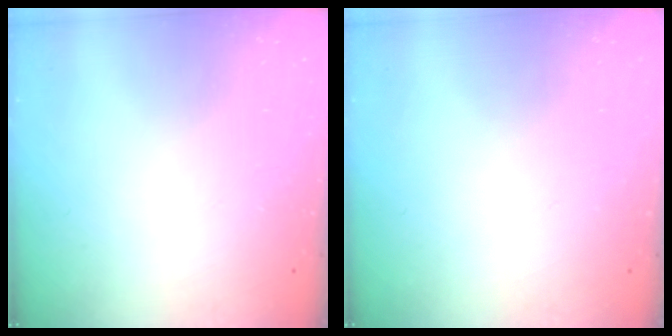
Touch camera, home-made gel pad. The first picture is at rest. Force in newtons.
{"total": 0.0}